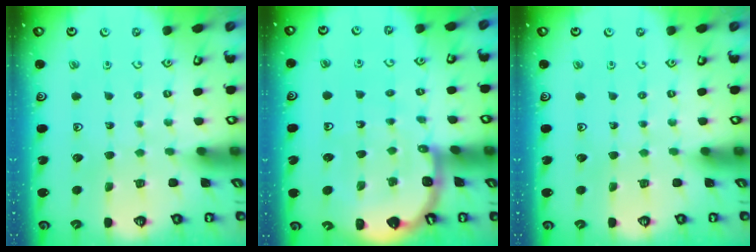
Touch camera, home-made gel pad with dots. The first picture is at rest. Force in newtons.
{"total": 7.1, "press": 7.1, "slide": 0.8}
{"total": 0.0}